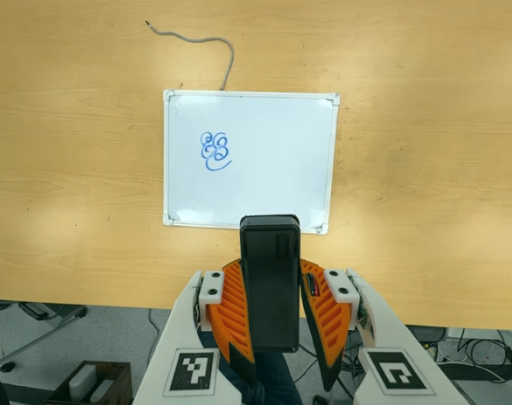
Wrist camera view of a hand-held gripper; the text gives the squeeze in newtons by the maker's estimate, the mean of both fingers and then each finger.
{"total": 9.8, "left": 8.0, "right": 11.5}